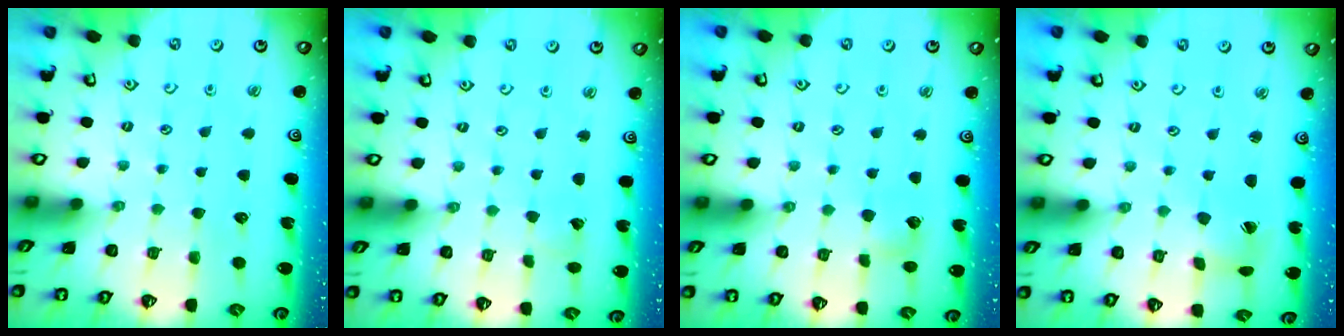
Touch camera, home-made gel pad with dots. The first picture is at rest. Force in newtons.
{"total": 1.4, "press": 1.4, "slide": 0.0}
{"total": 4.1, "press": 4.0, "slide": 0.5}
{"total": 3.0, "press": 3.0, "slide": 0.5}